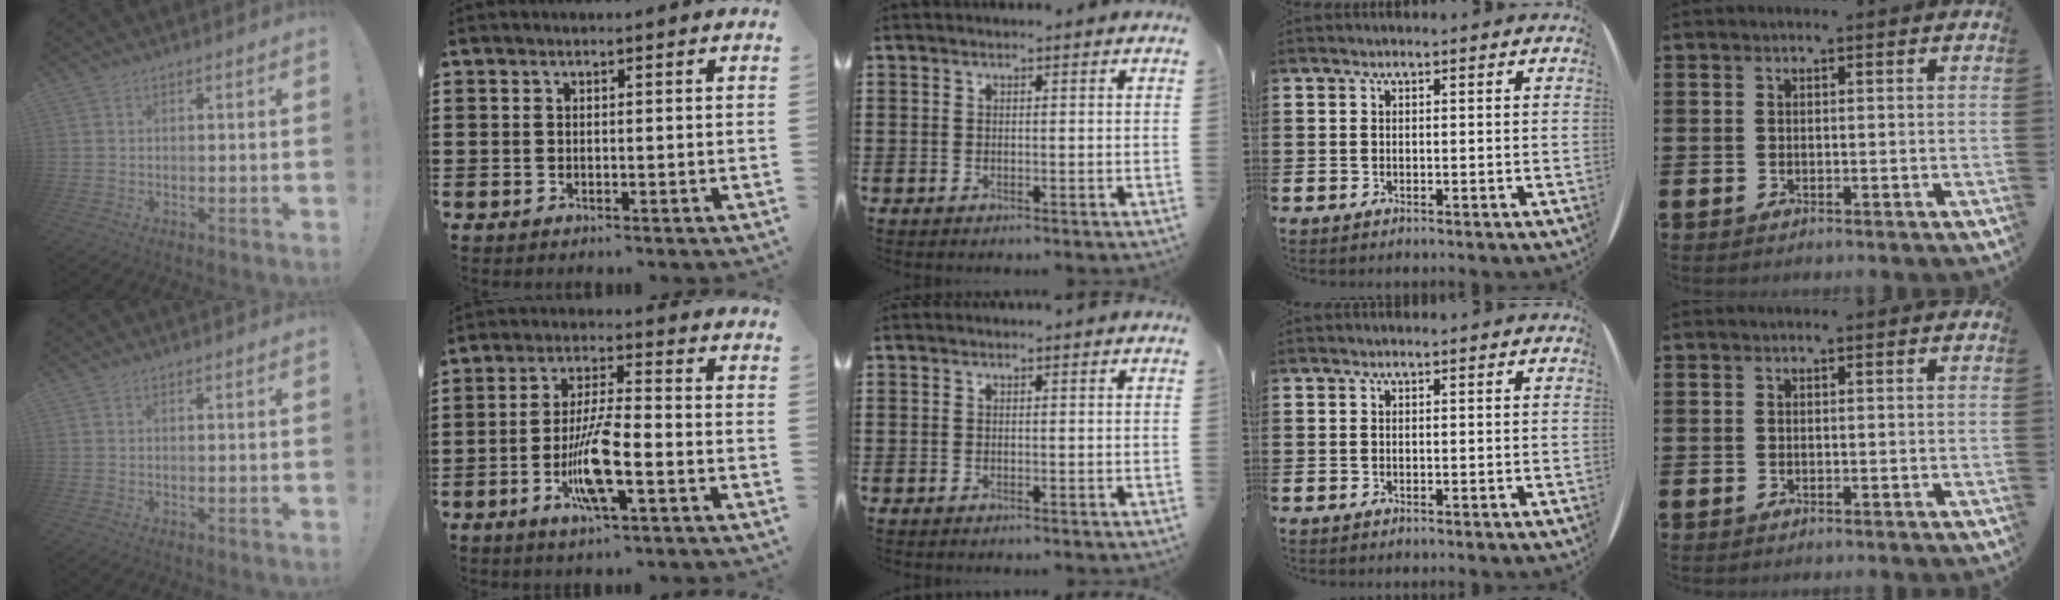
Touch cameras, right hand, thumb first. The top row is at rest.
{"index": {"total": 8.8, "force": [-3.1, 1.7, 8.1], "torque": [-0.171, -0.014, -0.061]}}